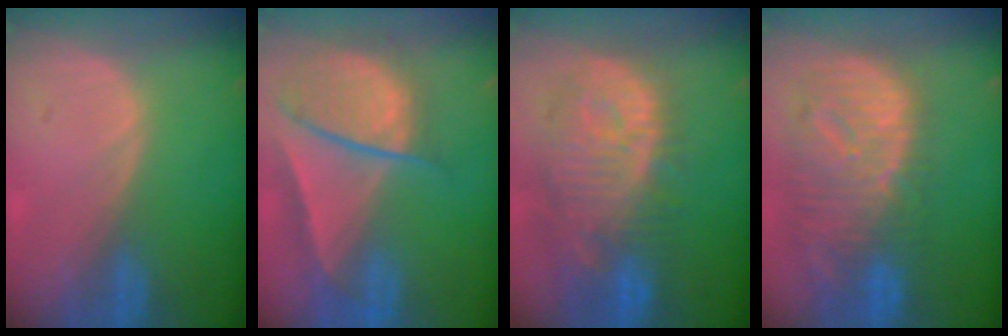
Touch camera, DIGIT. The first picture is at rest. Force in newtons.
{"total": 9.4, "press": 7.9, "slide": 5.1}
{"total": 12.6, "press": 11.1, "slide": 5.9}
{"total": 12.5, "press": 10.8, "slide": 6.4}